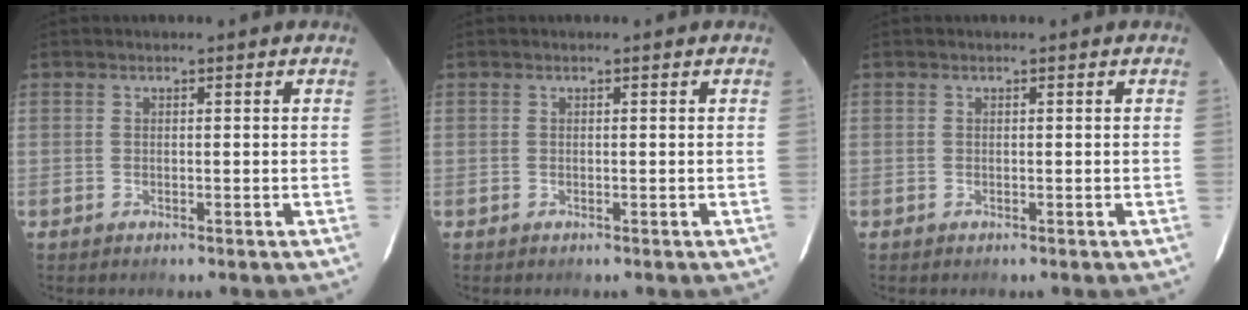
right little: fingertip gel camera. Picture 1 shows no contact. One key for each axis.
{"total": 0.0}
{"total": 0.0}